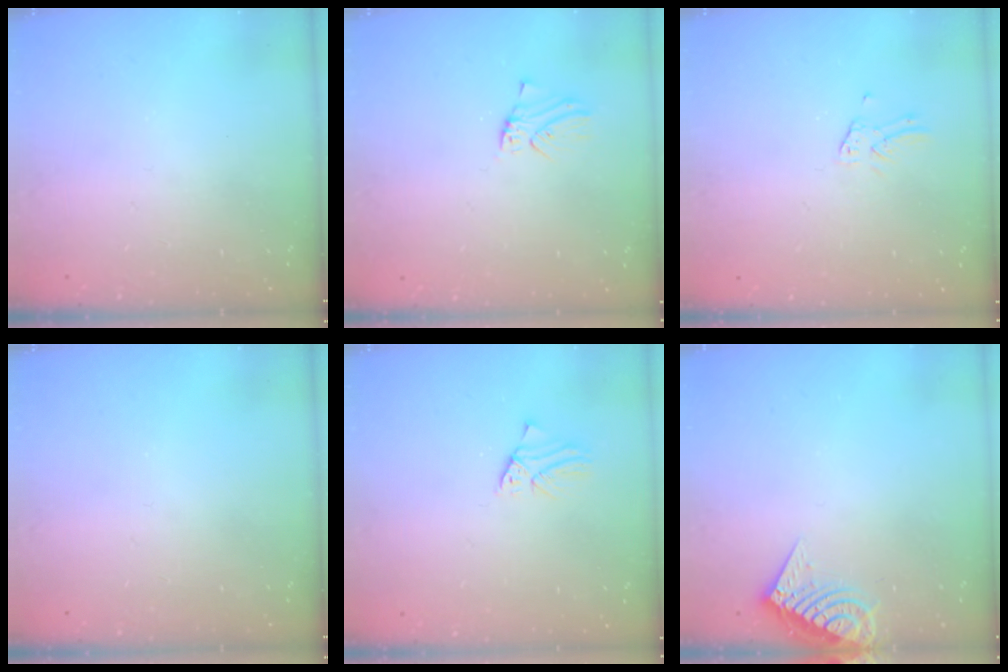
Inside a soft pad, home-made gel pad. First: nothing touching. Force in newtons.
{"total": 0.0}
{"total": 1.1, "press": 1.1, "slide": 0.1}
{"total": 0.0}
{"total": 1.1, "press": 1.1, "slide": 0.2}
{"total": 9.6, "press": 9.6, "slide": 0.5}